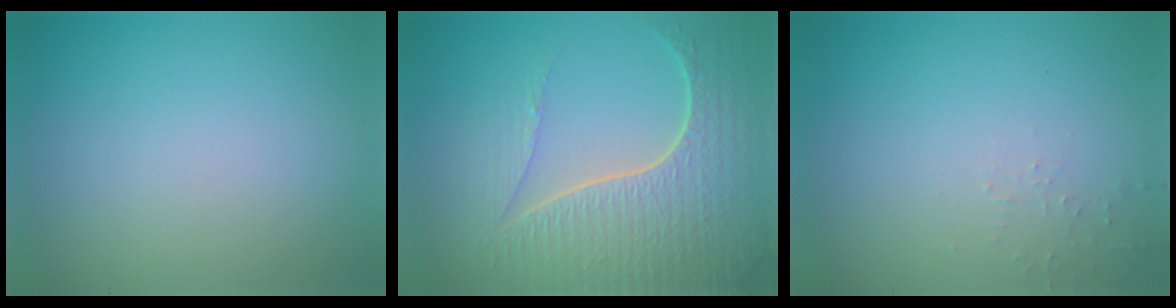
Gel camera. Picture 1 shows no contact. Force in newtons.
{"total": 7.7, "press": 5.6, "slide": 5.3}
{"total": 0.8, "press": 0.7, "slide": 0.1}